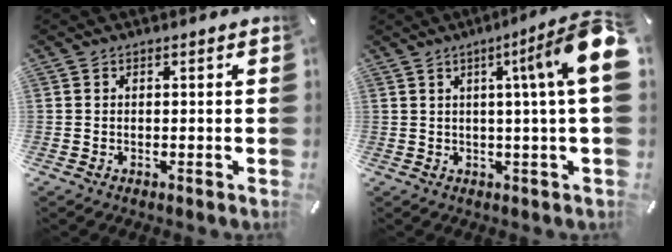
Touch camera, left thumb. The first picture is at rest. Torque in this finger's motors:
{"motor_torque": [0.13, 0.60, 1.28, -0.43, 0.38]}